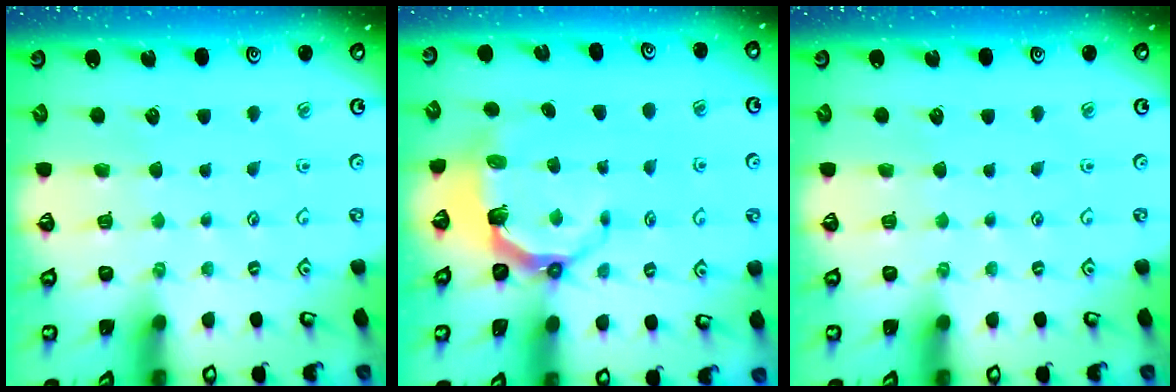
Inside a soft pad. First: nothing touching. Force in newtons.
{"total": 5.5, "press": 3.9, "slide": 3.8}
{"total": 0.0}